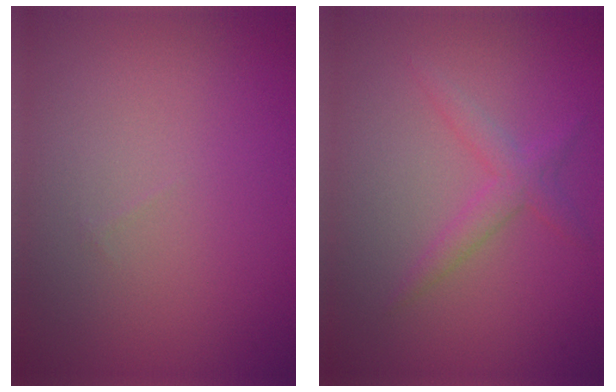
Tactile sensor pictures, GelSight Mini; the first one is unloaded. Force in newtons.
{"total": 1.9, "press": 1.9, "slide": 0.0}